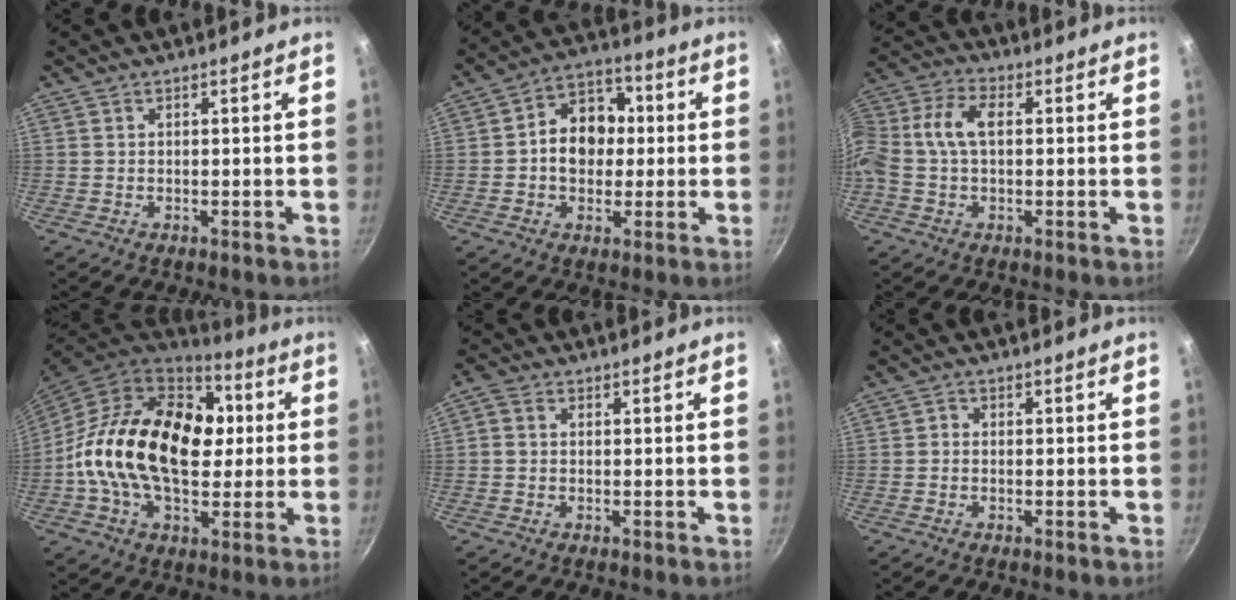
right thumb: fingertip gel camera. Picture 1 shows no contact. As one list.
[{"total": 11.1, "force": [0.2, 8.8, 6.8], "torque": [-0.059, 0.024, -0.011]}, {"total": 10.2, "force": [0.6, 6.3, 8.0], "torque": [-0.163, 0.029, -0.010]}, {"total": 26.1, "force": [1.7, 16.9, 19.8], "torque": [-0.313, 0.027, 0.019]}, {"total": 2.2, "force": [0.2, 1.7, 1.3], "torque": [-0.030, 0.010, -0.002]}, {"total": 0.8, "force": [-0.4, 0.7, 0.2], "torque": [-0.003, 0.004, -0.008]}]